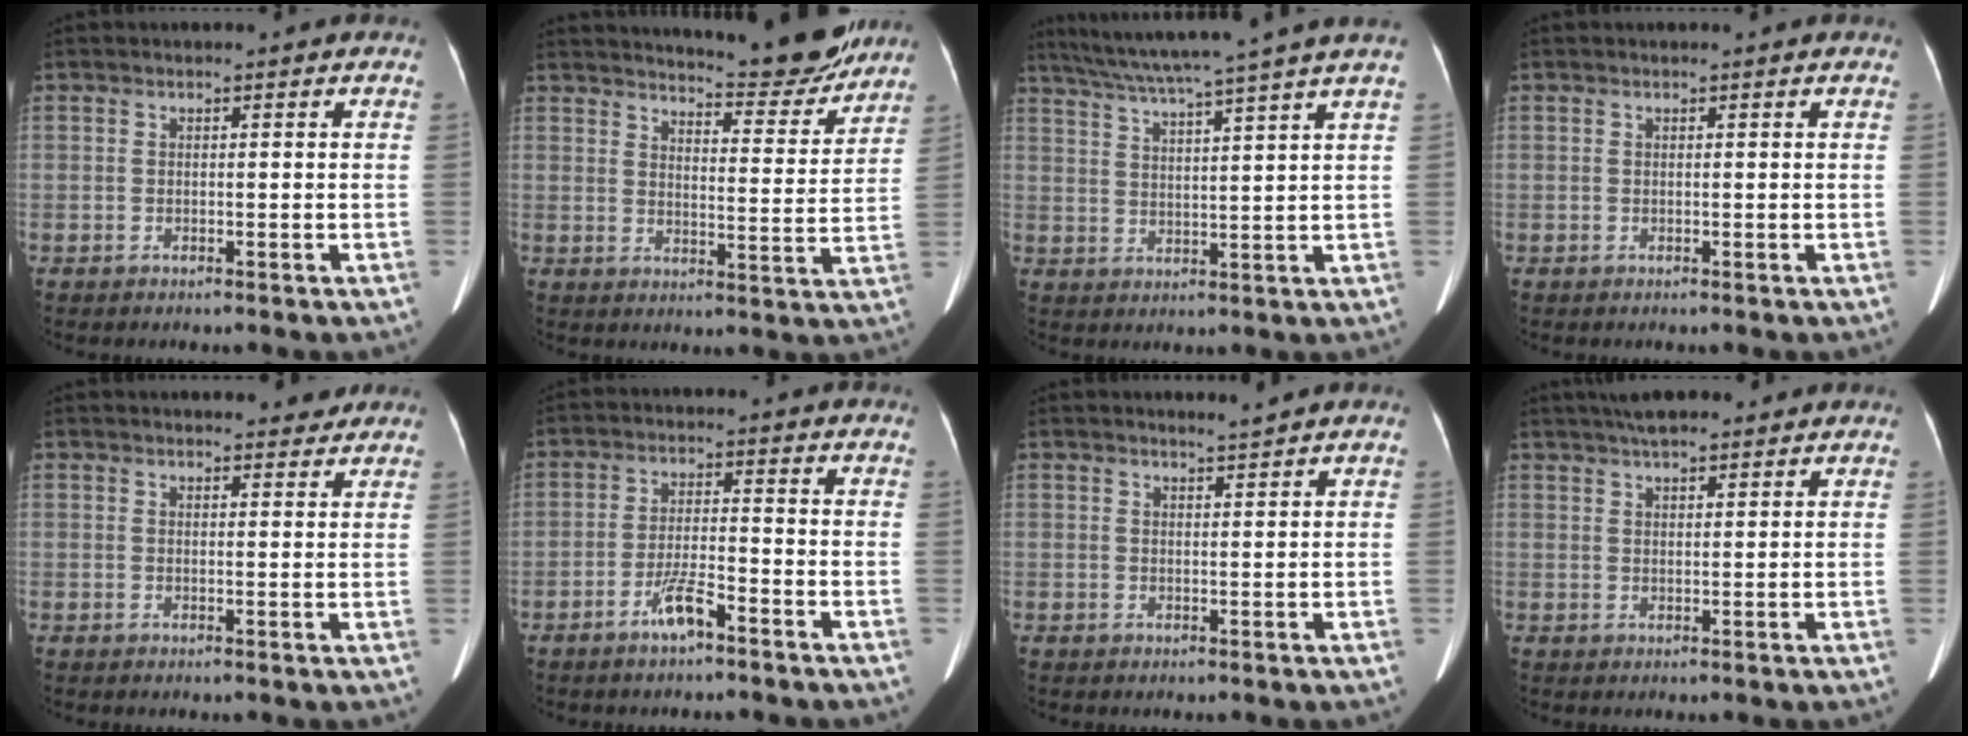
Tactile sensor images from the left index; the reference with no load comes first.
{"total": 13.3, "force": [12.3, 1.4, 4.7], "torque": [-0.065, -0.026, 0.156]}
{"total": 14.7, "force": [12.2, -2.3, 7.9], "torque": [-0.136, 0.001, 0.173]}
{"total": 0.6, "force": [0.6, 0.0, 0.1], "torque": [-0.003, 0.003, 0.006]}
{"total": 4.7, "force": [4.2, 1.2, 1.7], "torque": [-0.020, 0.001, 0.045]}
{"total": 4.8, "force": [-3.4, 0.6, 3.3], "torque": [-0.072, -0.006, -0.064]}
{"total": 1.2, "force": [1.0, -0.5, 0.2], "torque": [-0.014, -0.010, 0.020]}
{"total": 6.1, "force": [4.9, 1.4, 3.4], "torque": [-0.052, 0.025, 0.080]}